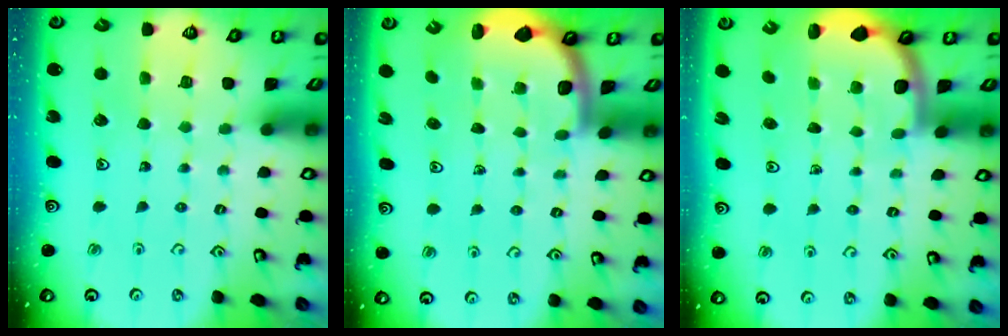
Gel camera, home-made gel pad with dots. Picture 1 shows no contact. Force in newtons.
{"total": 1.8, "press": 1.8, "slide": 0.1}
{"total": 2.6, "press": 2.6, "slide": 0.4}